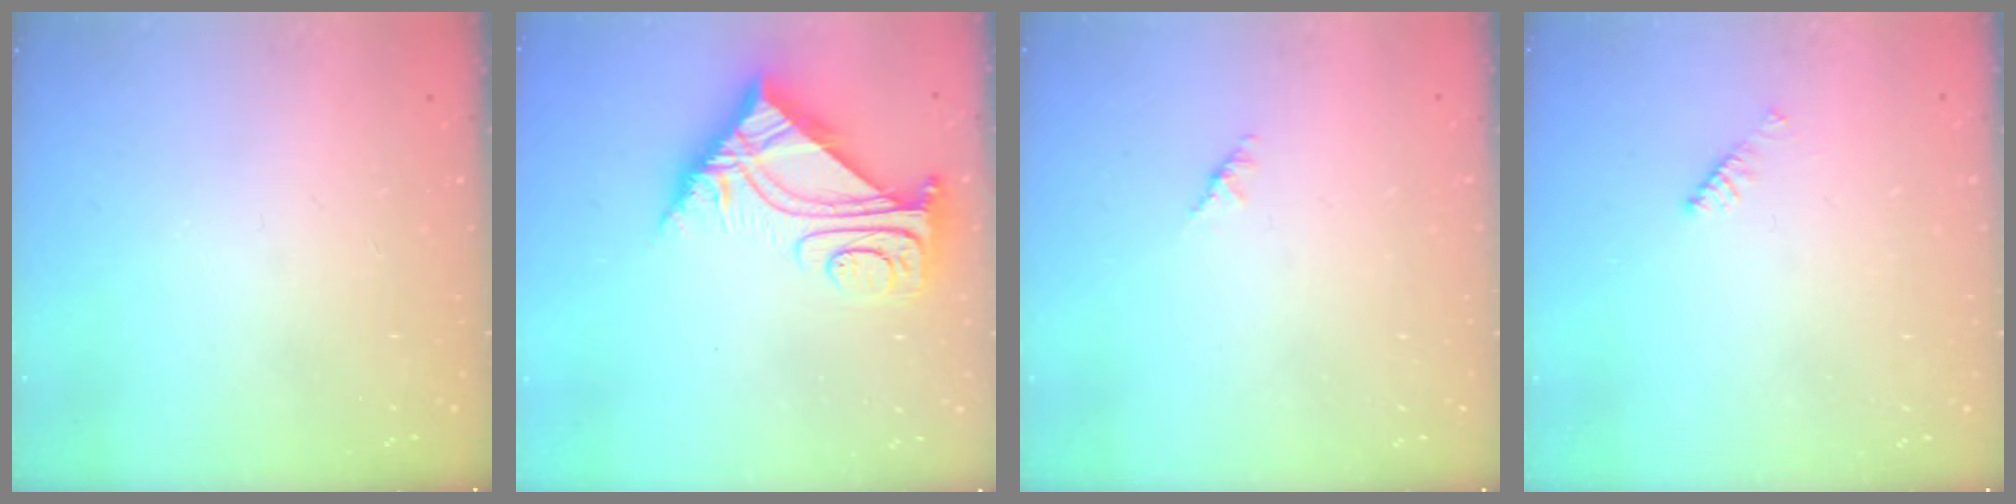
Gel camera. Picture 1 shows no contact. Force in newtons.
{"total": 7.5, "press": 7.4, "slide": 0.8}
{"total": 1.4, "press": 1.3, "slide": 0.4}
{"total": 4.1, "press": 4.0, "slide": 0.6}